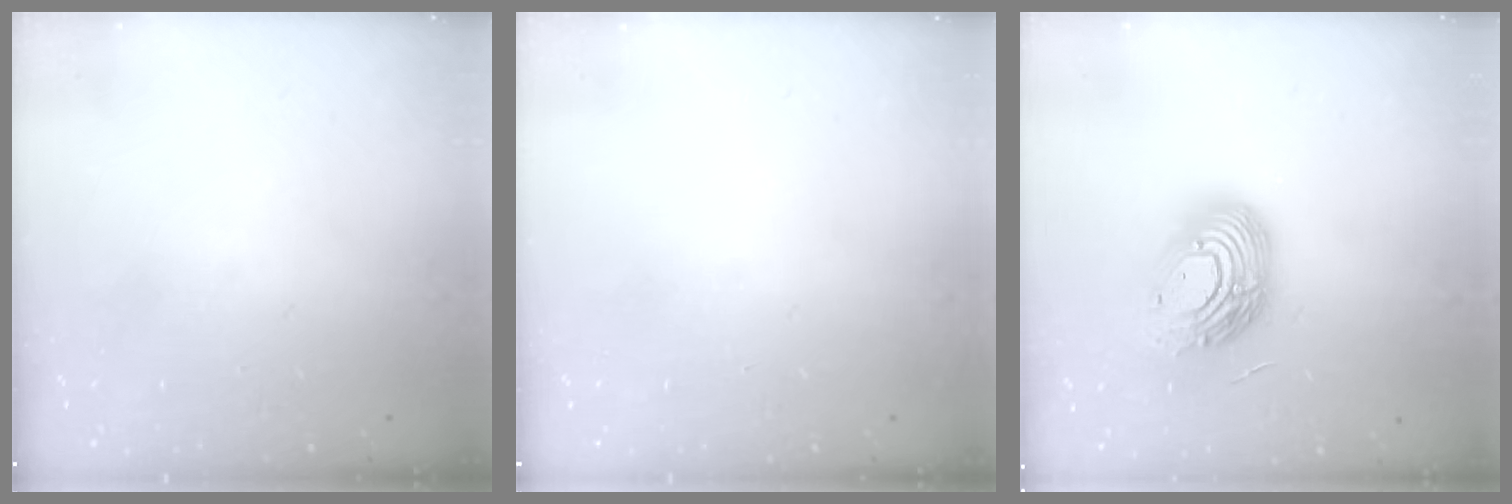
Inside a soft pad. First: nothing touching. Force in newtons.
{"total": 0.0}
{"total": 15.7, "press": 15.7, "slide": 1.1}